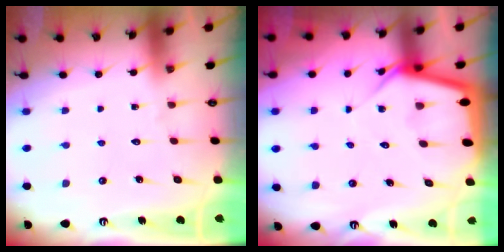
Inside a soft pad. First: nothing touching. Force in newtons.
{"total": 6.9, "press": 6.9, "slide": 0.7}